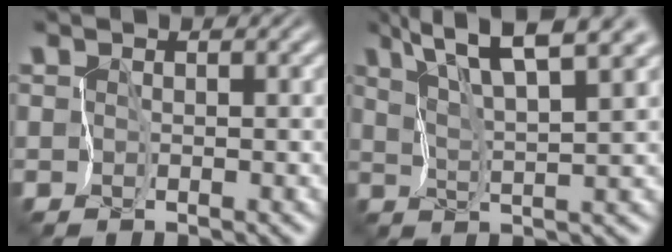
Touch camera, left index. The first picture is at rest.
{"total": 6.9, "force": [4.7, 1.2, 4.9], "torque": [-0.093, 0.010, 0.081]}